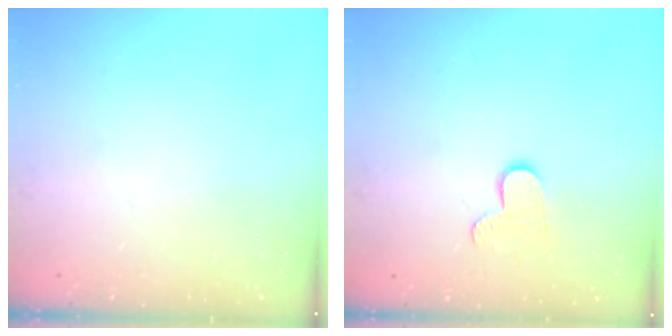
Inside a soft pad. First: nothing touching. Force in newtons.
{"total": 6.9, "press": 6.9, "slide": 0.2}